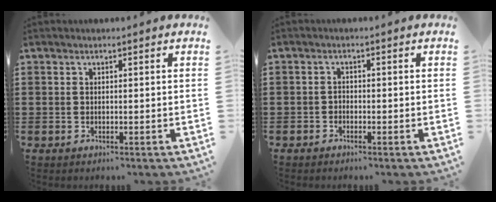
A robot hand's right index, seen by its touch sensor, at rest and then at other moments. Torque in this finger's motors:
{"motor_torque": [0.72, 0.17, 0.00, 0.00]}